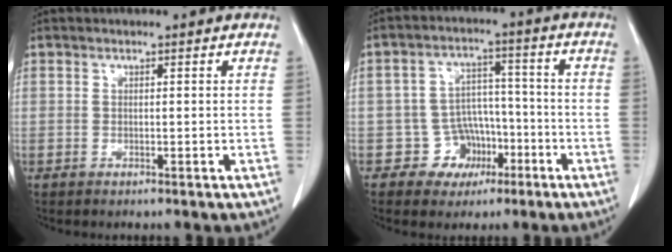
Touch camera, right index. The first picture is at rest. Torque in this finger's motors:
{"motor_torque": [0.03, -0.03, -0.46, -0.21]}